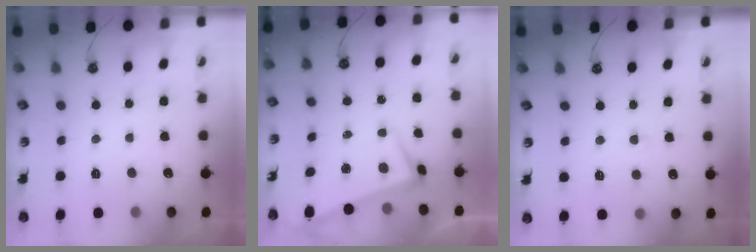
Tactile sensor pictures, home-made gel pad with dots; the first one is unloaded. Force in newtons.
{"total": 1.5, "press": 0.3, "slide": 1.5}
{"total": 1.2, "press": 1.0, "slide": 0.6}